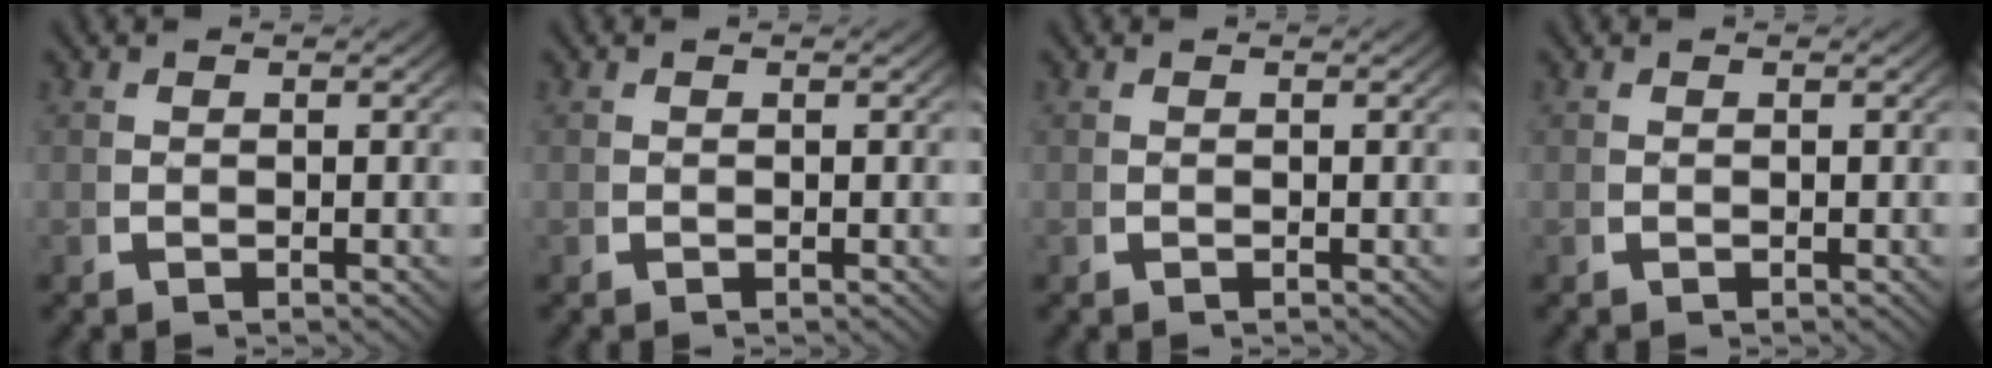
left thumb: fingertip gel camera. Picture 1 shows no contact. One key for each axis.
{"total": 0.0}
{"total": 0.0}
{"total": 0.0}